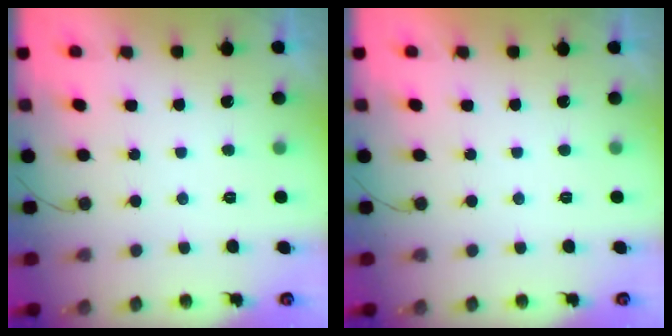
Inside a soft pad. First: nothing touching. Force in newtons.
{"total": 1.7, "press": 1.6, "slide": 0.0}